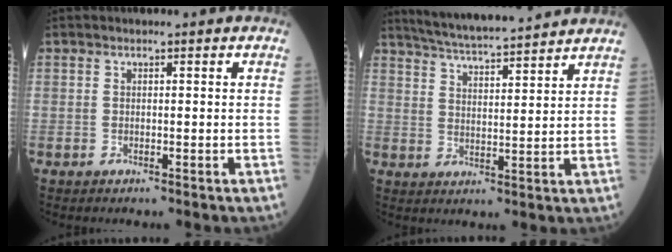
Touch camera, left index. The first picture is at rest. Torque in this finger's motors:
{"motor_torque": [-0.23, -0.64, 0.08, 0.07]}